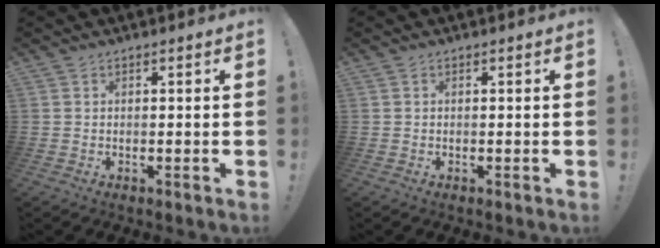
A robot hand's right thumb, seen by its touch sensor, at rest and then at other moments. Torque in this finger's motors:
{"motor_torque": [-0.07, 0.02, 0.05, -0.08, 0.03]}